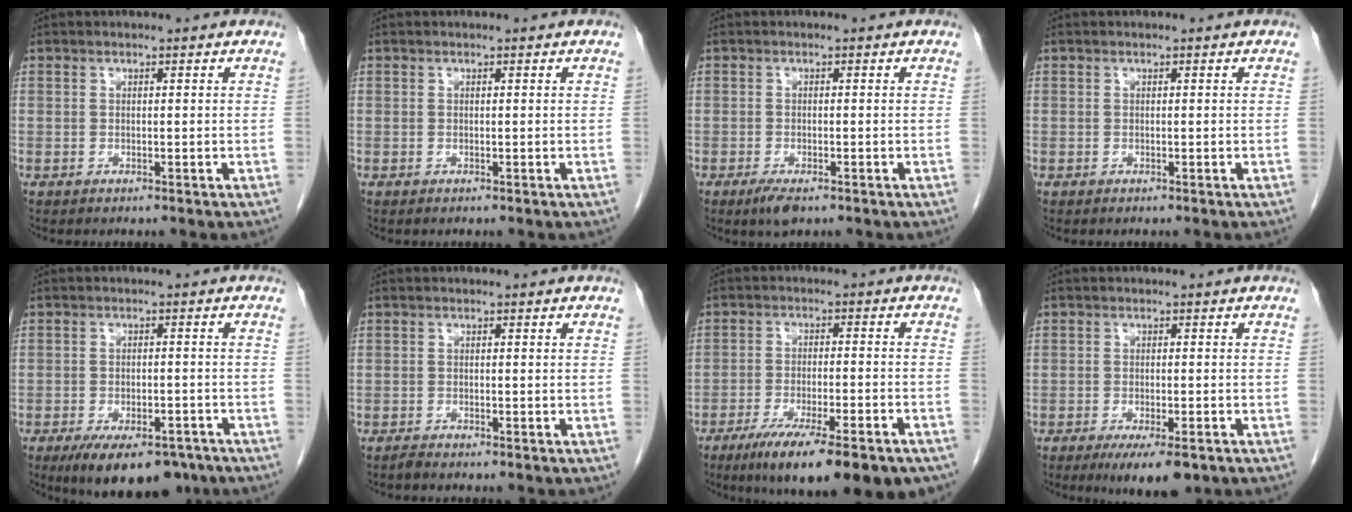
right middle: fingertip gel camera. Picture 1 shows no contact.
{"total": 0.0}
{"total": 2.8, "force": [-1.8, 0.8, 2.0], "torque": [-0.042, -0.005, -0.028]}
{"total": 0.0}
{"total": 11.4, "force": [-8.3, 4.6, 6.4], "torque": [-0.090, -0.005, -0.122]}
{"total": 0.8, "force": [-0.8, -0.1, 0.2], "torque": [-0.012, -0.003, -0.016]}
{"total": 17.7, "force": [-12.5, 3.3, 12.1], "torque": [-0.140, -0.022, -0.186]}
{"total": 6.3, "force": [-4.0, 1.7, 4.6], "torque": [-0.064, -0.012, -0.057]}